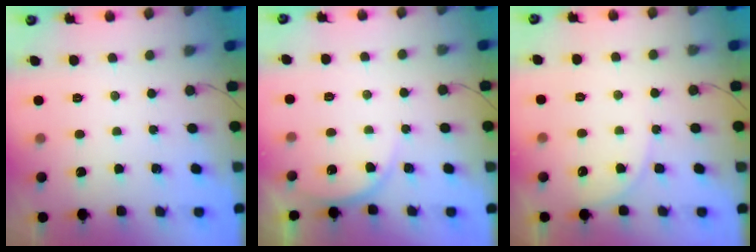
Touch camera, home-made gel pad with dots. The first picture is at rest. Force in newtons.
{"total": 4.7, "press": 4.6, "slide": 0.6}
{"total": 5.4, "press": 5.3, "slide": 0.8}